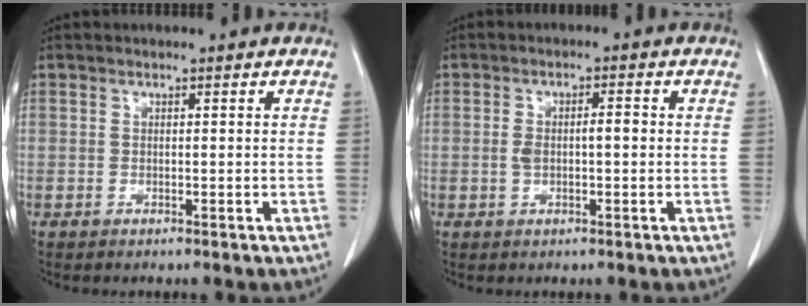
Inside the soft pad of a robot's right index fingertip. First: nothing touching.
{"total": 3.7, "force": [-0.1, 1.3, 3.4], "torque": [-0.072, 0.013, 0.001]}